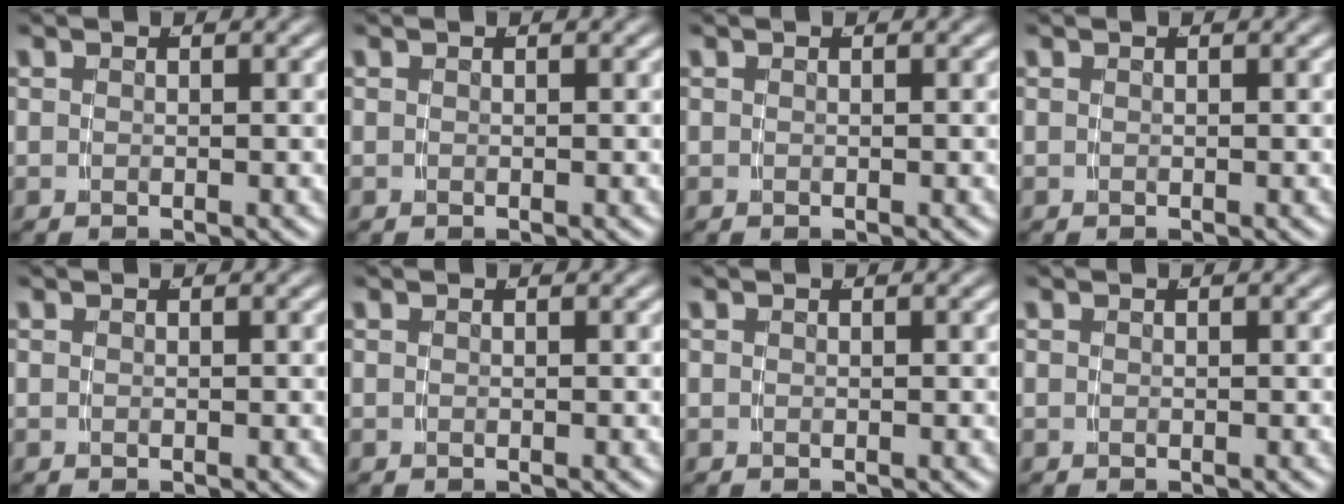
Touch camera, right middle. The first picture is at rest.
{"total": 0.0}
{"total": 0.0}
{"total": 0.0}
{"total": 0.0}
{"total": 0.0}
{"total": 0.0}
{"total": 0.0}